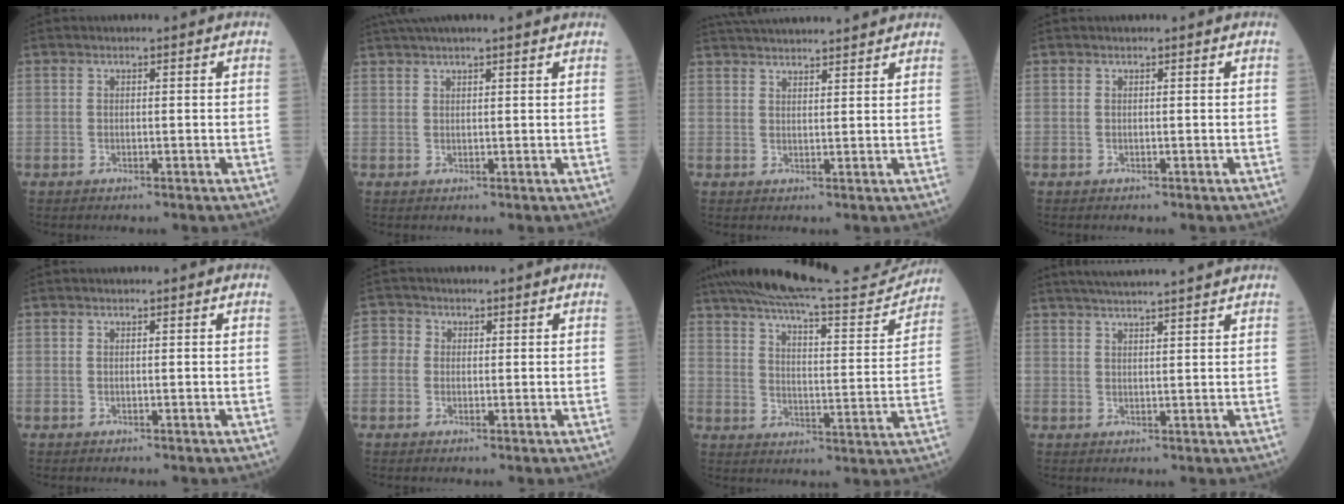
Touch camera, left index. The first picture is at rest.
{"total": 7.1, "force": [6.1, -0.2, 3.7], "torque": [-0.056, 0.035, 0.083]}
{"total": 13.0, "force": [12.1, 1.4, 4.4], "torque": [-0.074, 0.035, 0.177]}
{"total": 0.0}
{"total": 0.0}
{"total": 2.5, "force": [0.0, 2.4, 0.6], "torque": [-0.005, 0.010, -0.005]}
{"total": 21.0, "force": [19.2, 1.7, 8.2], "torque": [-0.133, -0.027, 0.264]}
{"total": 11.3, "force": [10.1, -0.3, 5.1], "torque": [-0.082, 0.026, 0.134]}